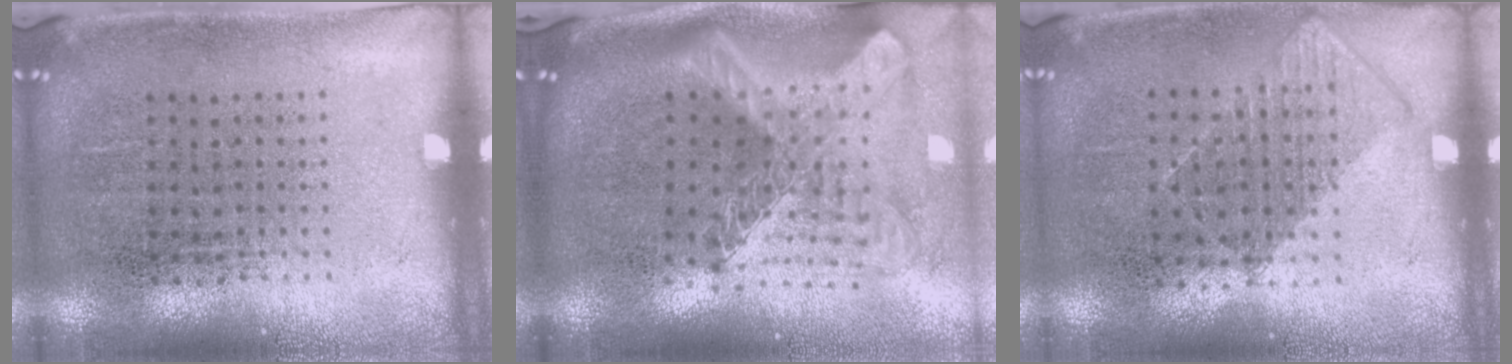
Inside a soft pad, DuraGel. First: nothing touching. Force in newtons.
{"total": 3.0, "press": 2.1, "slide": 2.2}
{"total": 0.8, "press": 0.7, "slide": 0.4}